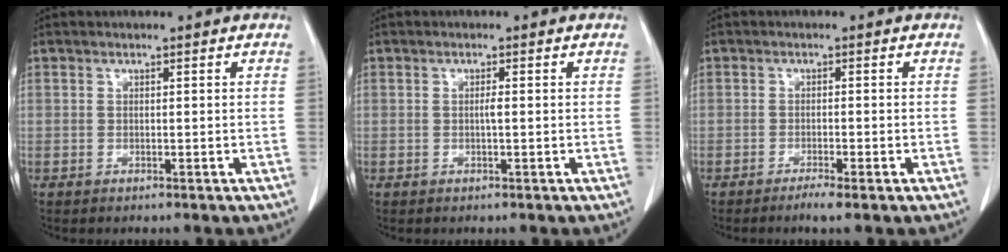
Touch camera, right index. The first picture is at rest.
{"total": 0.8, "force": [-0.1, 0.0, 0.8], "torque": [-0.017, -0.001, -0.002]}
{"total": 2.3, "force": [-1.5, -0.1, 1.7], "torque": [-0.028, -0.004, -0.026]}